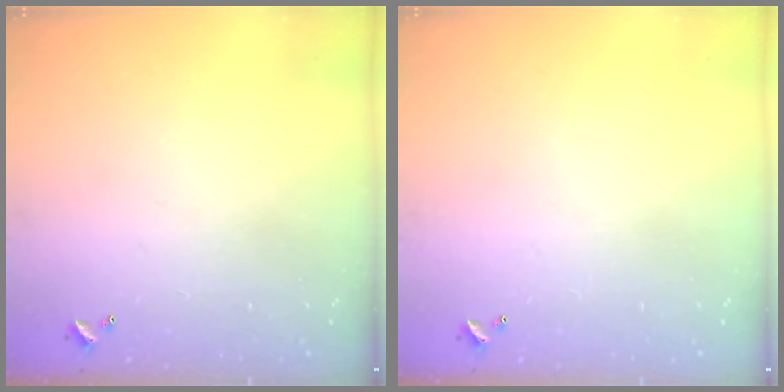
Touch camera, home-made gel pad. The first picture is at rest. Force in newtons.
{"total": 0.0}